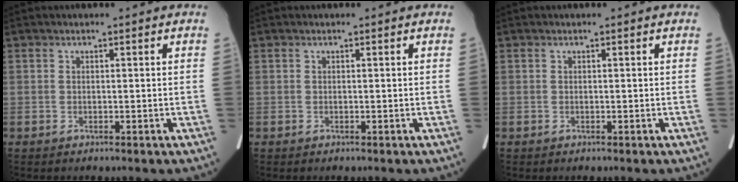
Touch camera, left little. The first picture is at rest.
{"total": 0.0}
{"total": 0.0}